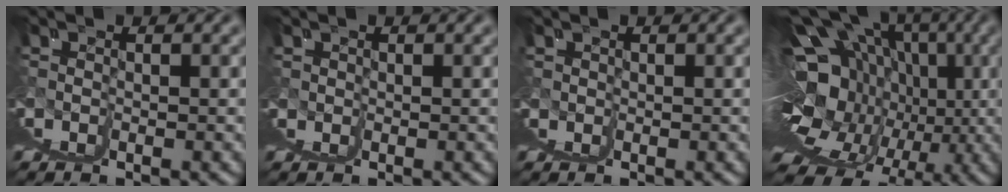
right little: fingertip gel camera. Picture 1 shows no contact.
{"total": 1.0, "force": [0.4, -0.4, -0.8], "torque": [0.015, -0.002, 0.006]}
{"total": 0.6, "force": [0.2, -0.3, -0.5], "torque": [0.011, -0.001, 0.003]}
{"total": 16.7, "force": [3.2, 10.2, 12.8], "torque": [-0.170, -0.005, 0.064]}